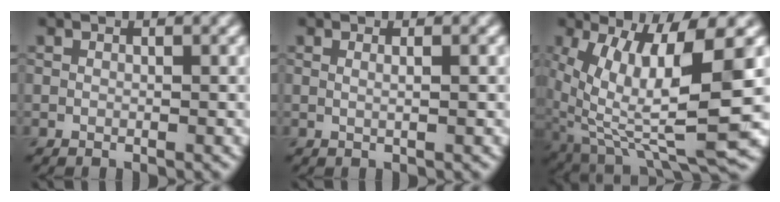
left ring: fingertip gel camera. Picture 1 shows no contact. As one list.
[{"total": 1.4, "force": [0.5, 0.7, 1.2], "torque": [-0.006, -0.003, -0.006]}, {"total": 10.8, "force": [1.8, 3.3, 10.1], "torque": [-0.190, -0.026, 0.047]}]